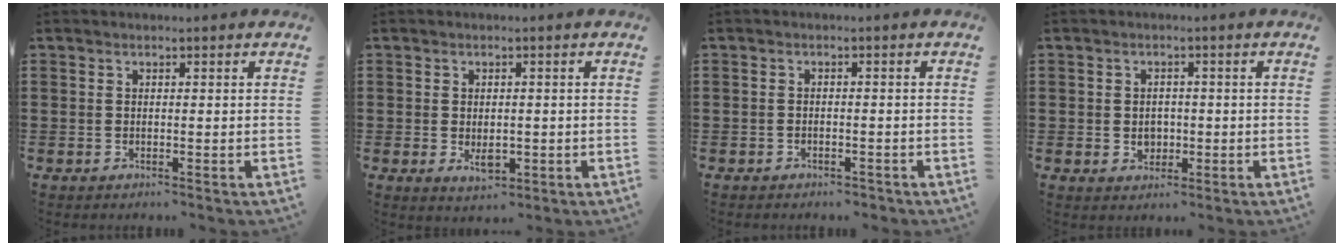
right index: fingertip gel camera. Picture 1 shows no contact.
{"total": 2.9, "force": [-0.5, 1.6, 2.4], "torque": [-0.036, -0.006, -0.009]}
{"total": 1.3, "force": [-1.3, 0.2, 0.2], "torque": [-0.008, -0.002, -0.026]}
{"total": 2.3, "force": [-0.3, 2.0, 1.1], "torque": [-0.029, 0.003, -0.008]}